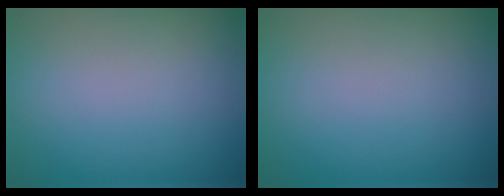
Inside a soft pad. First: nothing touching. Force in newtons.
{"total": 0.0}